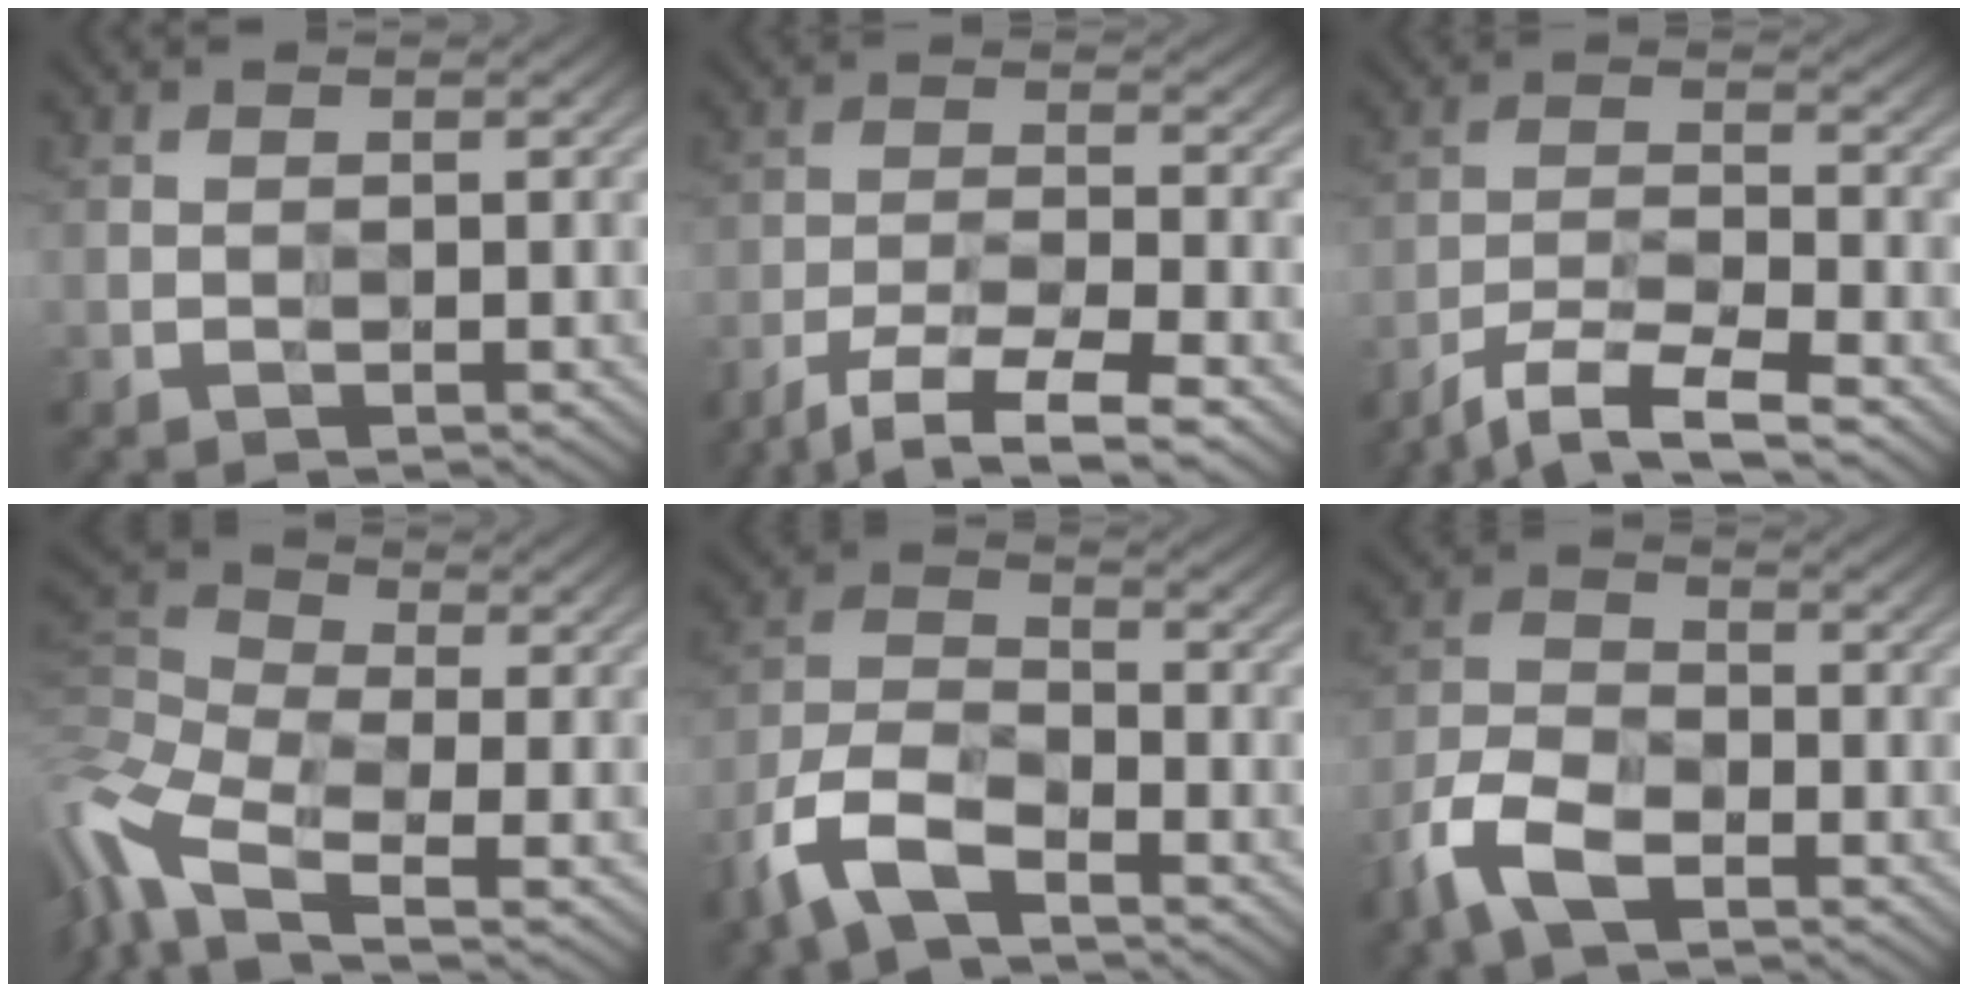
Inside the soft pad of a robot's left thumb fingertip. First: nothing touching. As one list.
[{"total": 6.8, "force": [-6.2, 0.7, 2.9], "torque": [-0.055, -0.004, -0.115]}, {"total": 6.5, "force": [-6.1, 0.5, 2.4], "torque": [-0.046, -0.005, -0.119]}, {"total": 11.2, "force": [-4.9, 6.1, 8.0], "torque": [-0.228, 0.004, -0.095]}, {"total": 8.7, "force": [-6.5, 3.3, 4.7], "torque": [-0.099, -0.009, -0.142]}, {"total": 7.7, "force": [-5.5, 3.6, 4.1], "torque": [-0.090, -0.008, -0.115]}]